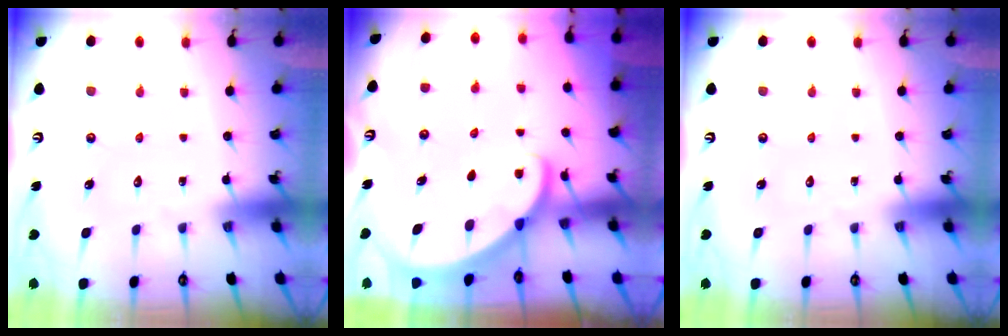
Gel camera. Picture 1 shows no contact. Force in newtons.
{"total": 2.6, "press": 2.6, "slide": 0.3}
{"total": 0.0}